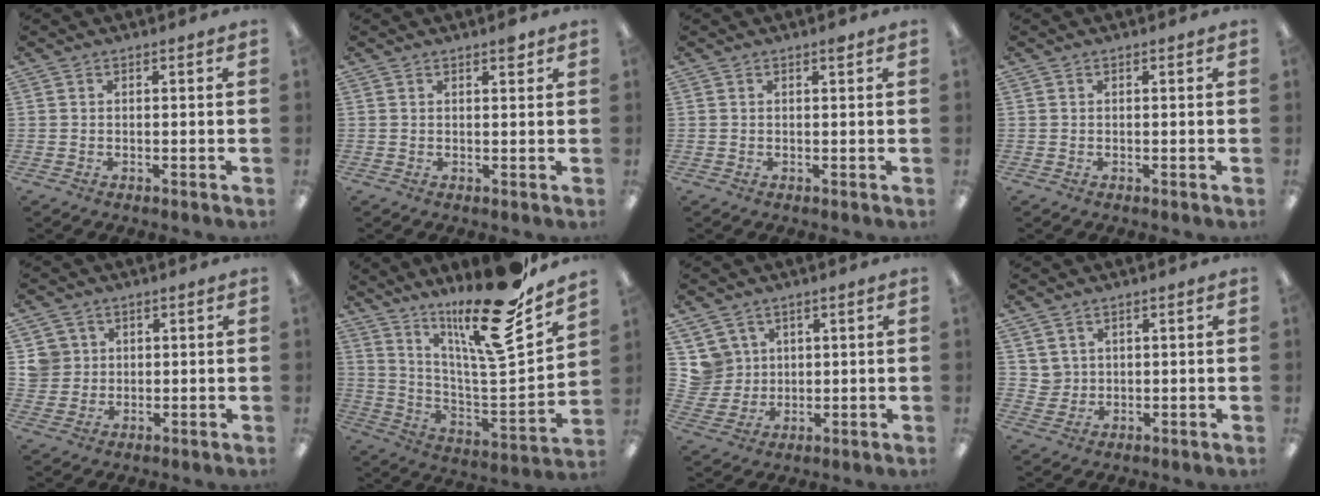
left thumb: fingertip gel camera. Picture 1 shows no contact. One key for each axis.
{"total": 2.2, "fx": 1.5, "fy": 0.8, "fz": 1.4, "tx": -0.015, "ty": -0.005, "tz": 0.023}
{"total": 1.1, "fx": 0.7, "fy": 0.2, "fz": 0.8, "tx": -0.010, "ty": -0.002, "tz": 0.010}
{"total": 0.0}
{"total": 5.1, "fx": 1.4, "fy": 4.9, "fz": 0.6, "tx": -0.013, "ty": 0.005, "tz": 0.025}
{"total": 22.9, "fx": 17.4, "fy": 2.9, "fz": 14.6, "tx": -0.224, "ty": -0.124, "tz": 0.273}
{"total": 6.7, "fx": 3.1, "fy": 6.0, "fz": 0.0, "tx": -0.006, "ty": -0.009, "tz": 0.061}
{"total": 3.3, "fx": 1.9, "fy": 2.6, "fz": -0.2, "tx": -0.002, "ty": -0.005, "tz": 0.034}